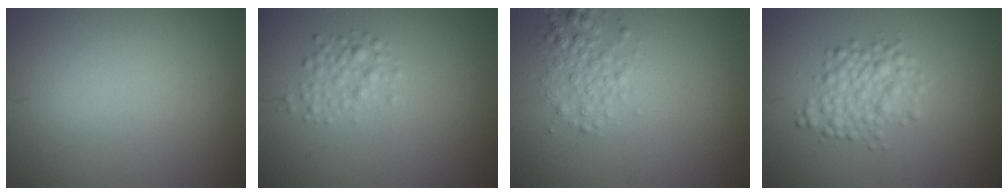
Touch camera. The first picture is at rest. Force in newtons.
{"total": 1.8, "press": 1.8, "slide": 0.1}
{"total": 2.2, "press": 2.2, "slide": 0.0}
{"total": 3.3, "press": 3.2, "slide": 0.1}